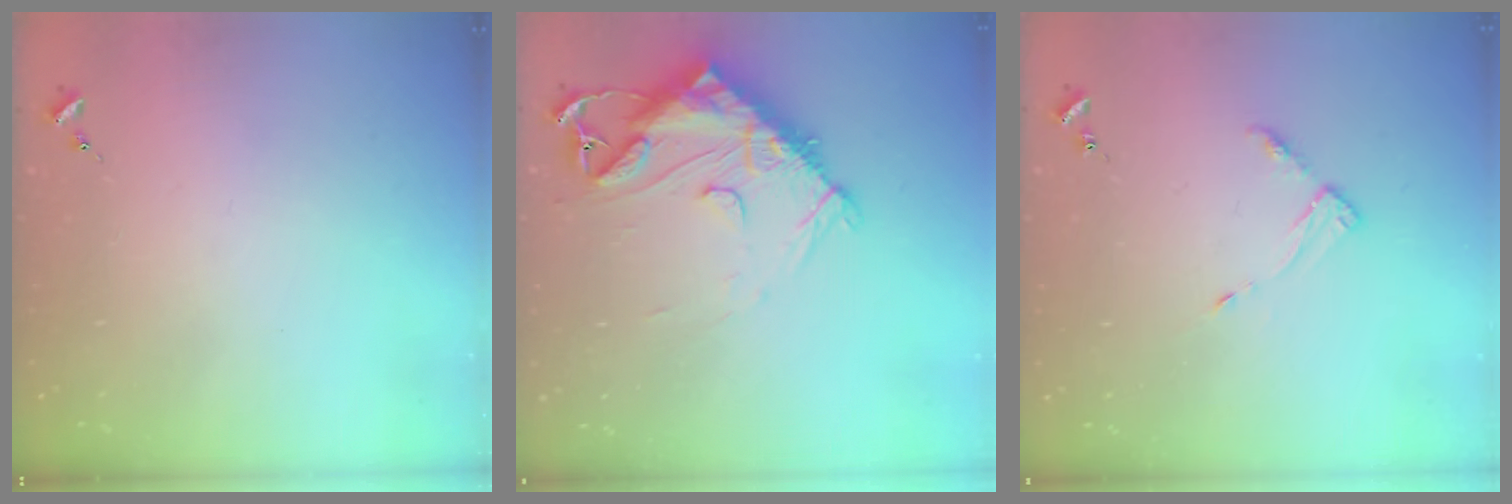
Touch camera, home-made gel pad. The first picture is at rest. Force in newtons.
{"total": 14.6, "press": 14.5, "slide": 1.1}
{"total": 4.9, "press": 4.8, "slide": 0.6}